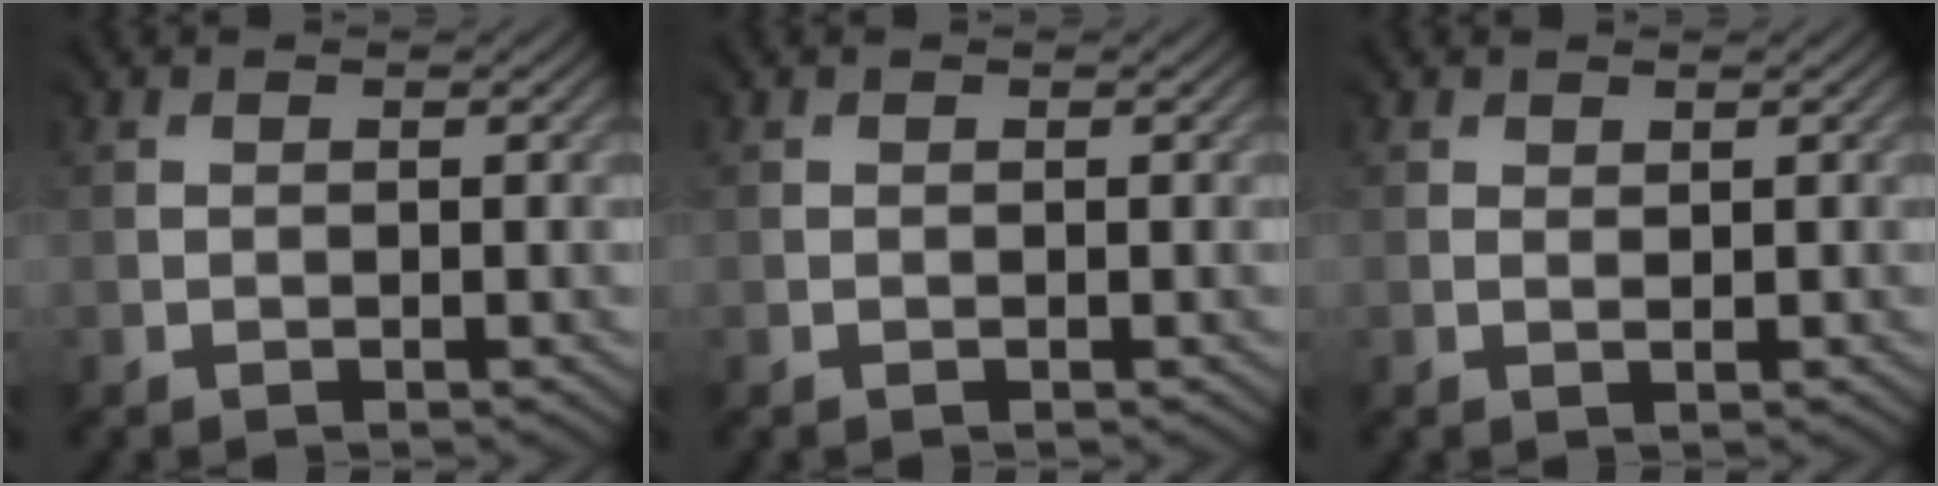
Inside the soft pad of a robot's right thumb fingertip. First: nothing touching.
{"total": 0.0}
{"total": 0.8, "force": [0.7, 0.0, -0.1], "torque": [0.001, 0.001, 0.016]}